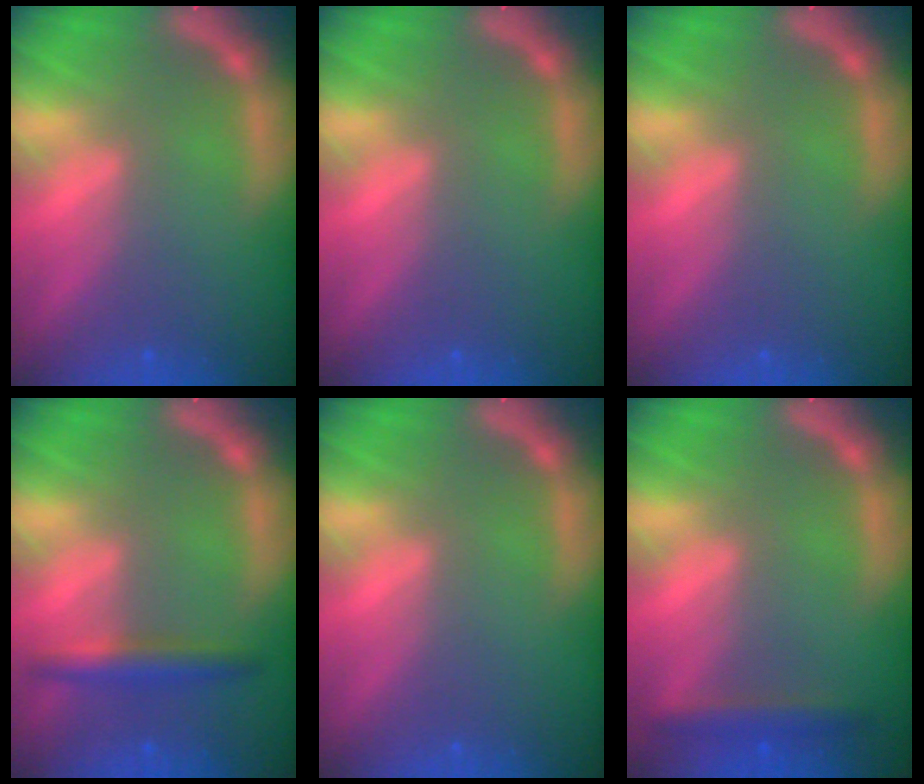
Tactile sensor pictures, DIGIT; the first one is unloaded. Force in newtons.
{"total": 0.0}
{"total": 0.0}
{"total": 3.0}
{"total": 0.0}
{"total": 2.4}